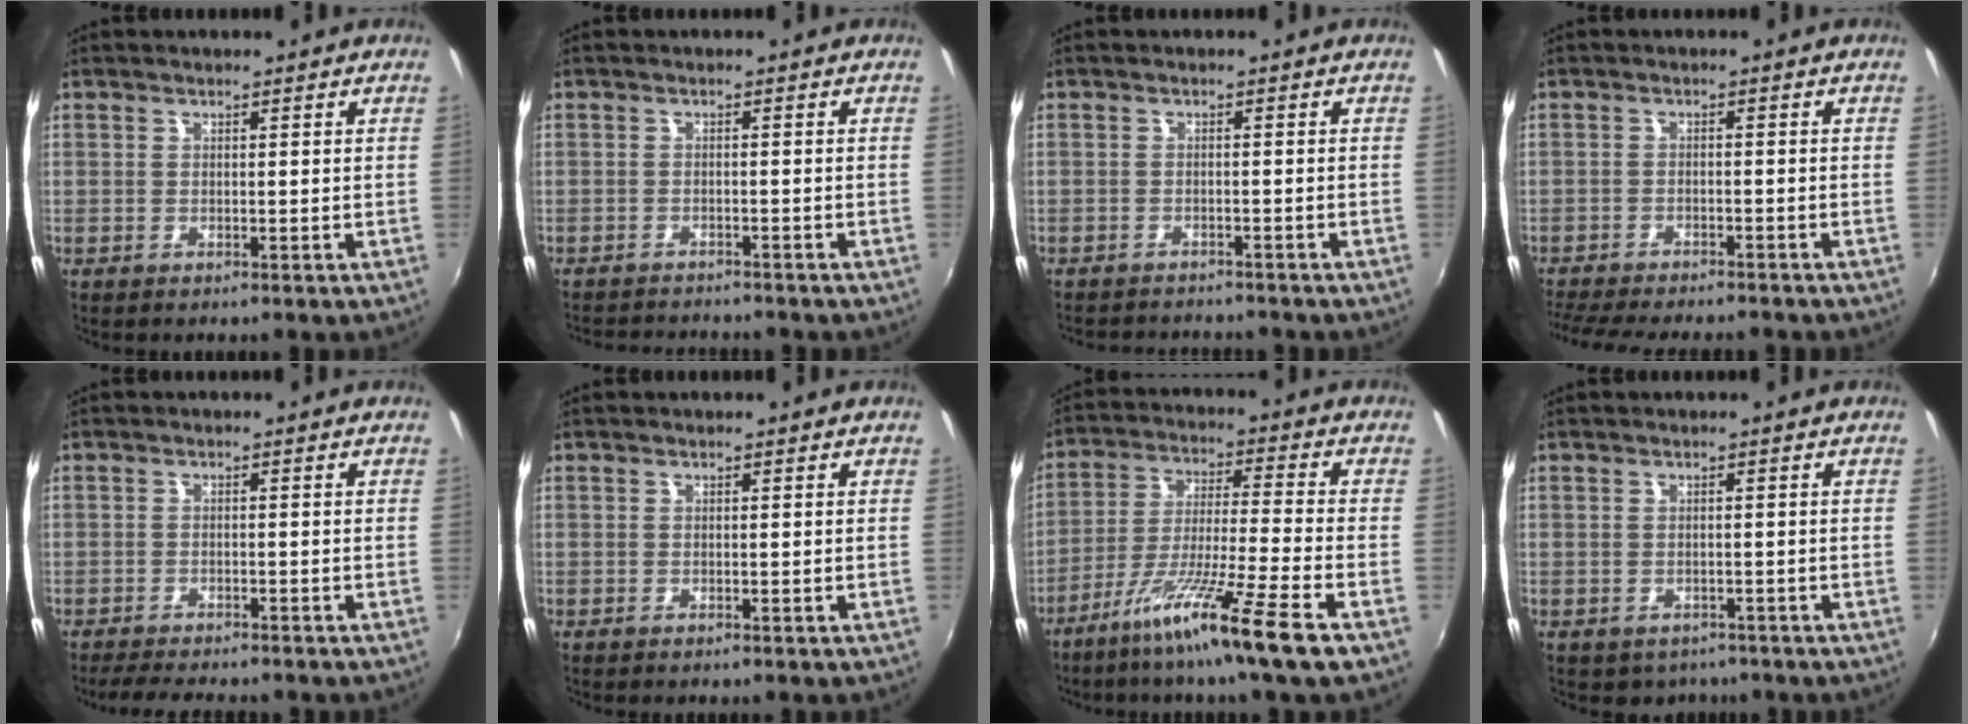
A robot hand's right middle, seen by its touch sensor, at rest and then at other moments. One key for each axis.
{"total": 6.1, "fx": -5.8, "fy": 1.0, "fz": 1.5, "tx": -0.045, "ty": -0.013, "tz": -0.089}
{"total": 6.2, "fx": -5.8, "fy": 1.4, "fz": 1.6, "tx": -0.045, "ty": -0.013, "tz": -0.085}
{"total": 12.4, "fx": -11.0, "fy": 2.4, "fz": 5.2, "tx": -0.121, "ty": -0.024, "tz": -0.169}
{"total": 6.4, "fx": -5.7, "fy": 1.3, "fz": 2.6, "tx": -0.067, "ty": -0.014, "tz": -0.090}
{"total": 0.0}
{"total": 14.2, "fx": -9.4, "fy": -1.8, "fz": 10.4, "tx": -0.199, "ty": -0.031, "tz": -0.162}
{"total": 2.9, "fx": -1.9, "fy": 2.1, "fz": 0.6, "tx": -0.018, "ty": -0.009, "tz": -0.022}